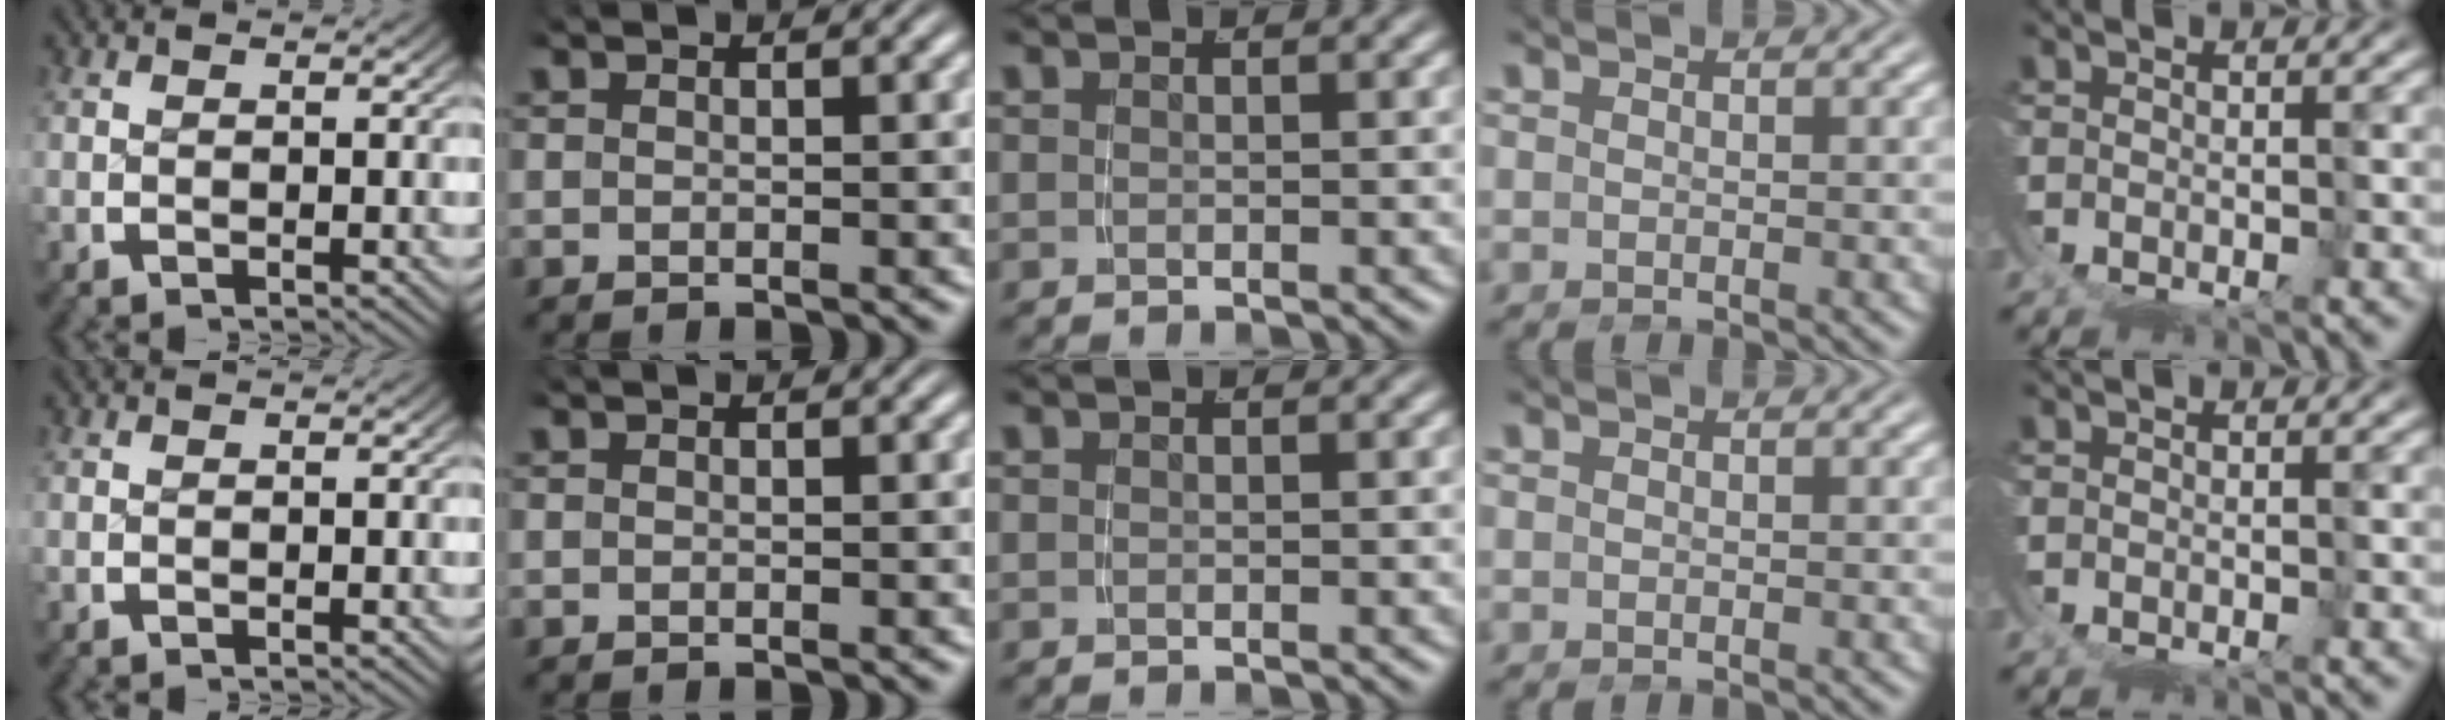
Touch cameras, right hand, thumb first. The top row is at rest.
{}